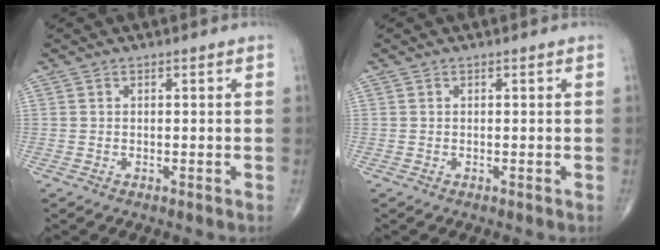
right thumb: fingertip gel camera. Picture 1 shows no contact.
{"total": 0.0}